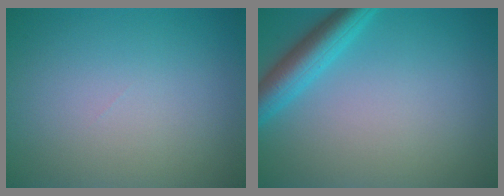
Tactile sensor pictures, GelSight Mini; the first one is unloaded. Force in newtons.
{"total": 4.1, "press": 4.1, "slide": 0.3}